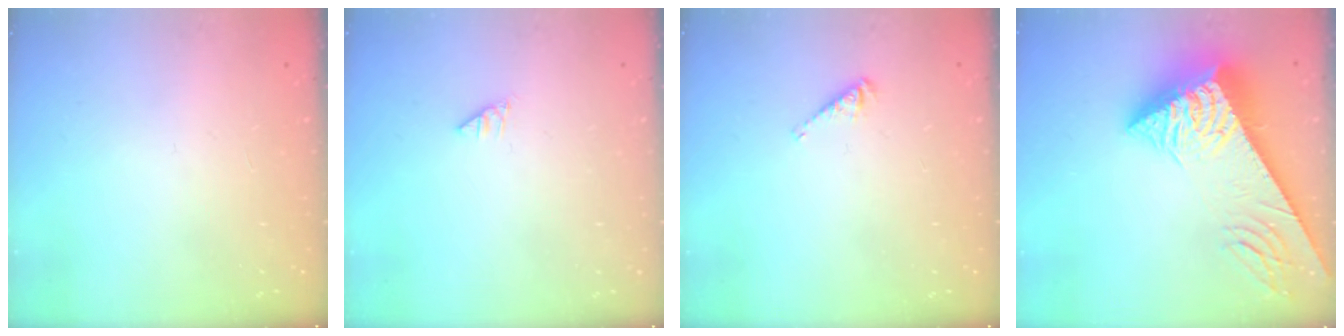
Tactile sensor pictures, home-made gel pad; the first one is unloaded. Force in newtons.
{"total": 0.0}
{"total": 2.6, "press": 2.6, "slide": 0.1}
{"total": 13.5, "press": 13.5, "slide": 1.6}